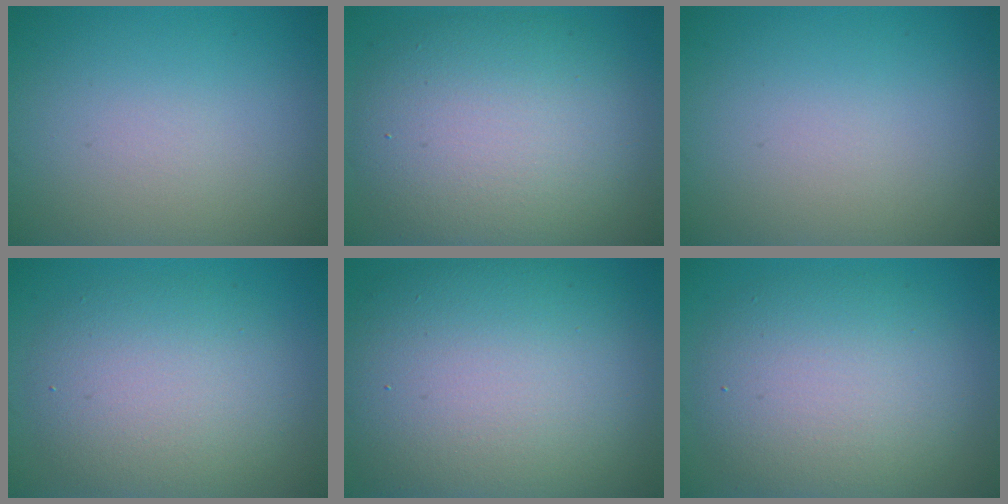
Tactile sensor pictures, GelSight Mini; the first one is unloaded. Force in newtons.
{"total": 9.8, "press": 9.8, "slide": 0.6}
{"total": 0.0}
{"total": 6.2, "press": 6.2, "slide": 0.3}
{"total": 13.9, "press": 13.8, "slide": 1.1}
{"total": 7.5, "press": 7.5, "slide": 0.3}